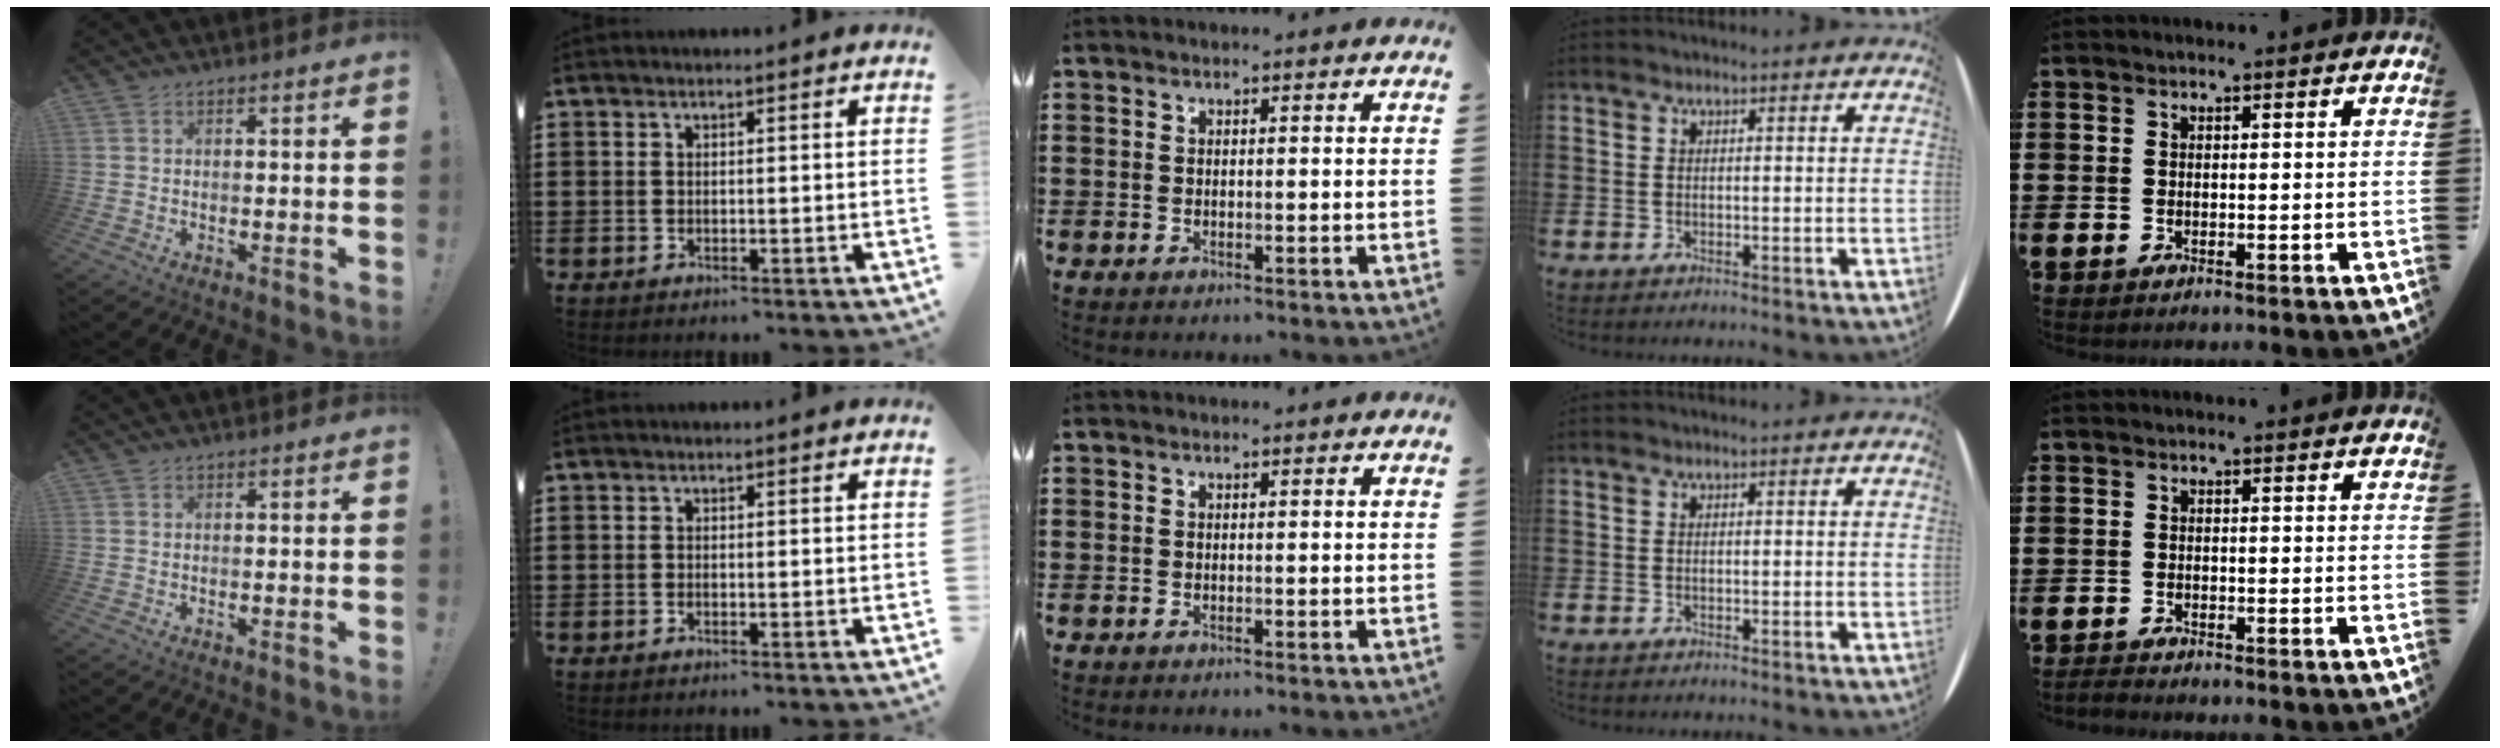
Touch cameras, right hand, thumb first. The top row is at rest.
{"little": {"total": 0.9, "force": [-0.9, 0.1, 0.2], "torque": [-0.006, 0.000, -0.019]}}